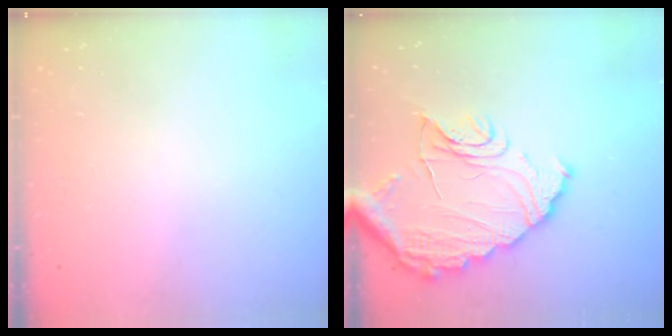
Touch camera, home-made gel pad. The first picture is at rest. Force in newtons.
{"total": 17.4, "press": 17.3, "slide": 1.3}